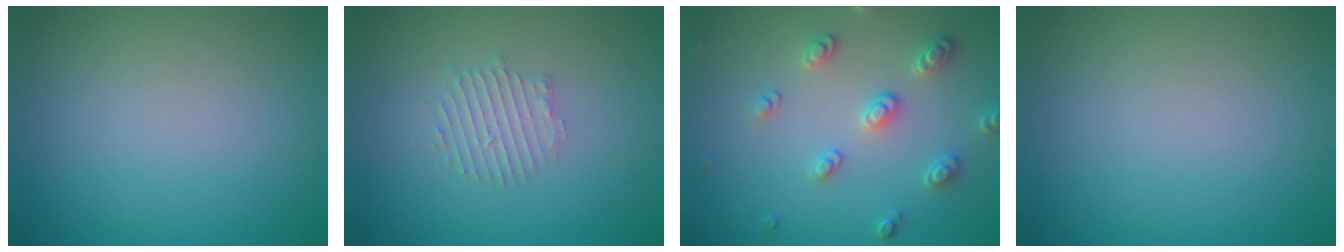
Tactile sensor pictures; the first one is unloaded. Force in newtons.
{"total": 2.1, "press": 2.1, "slide": 0.4}
{"total": 3.0, "press": 2.9, "slide": 0.6}
{"total": 0.0}